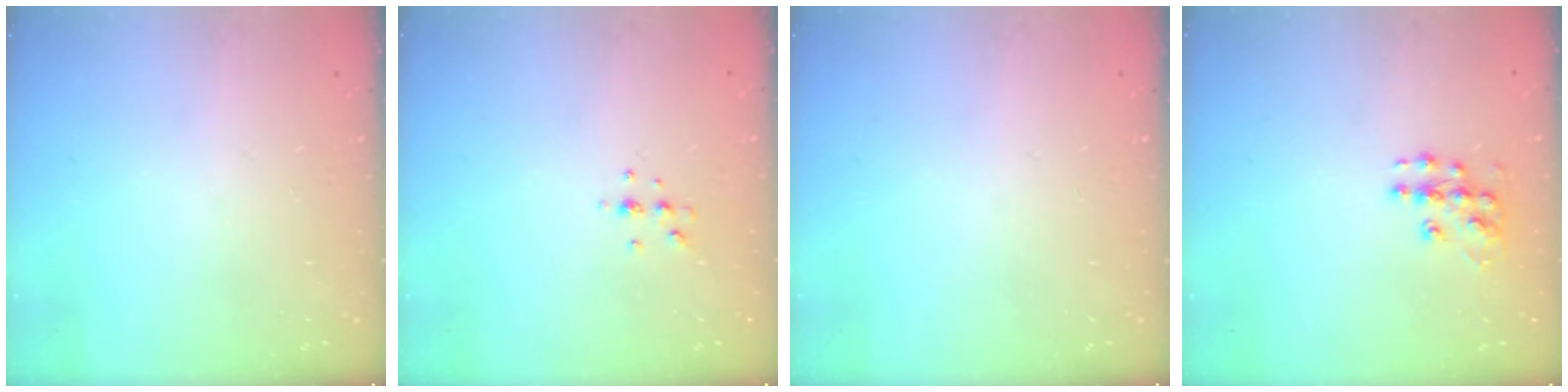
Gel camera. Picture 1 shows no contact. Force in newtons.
{"total": 3.8, "press": 3.8, "slide": 0.7}
{"total": 0.0}
{"total": 8.9, "press": 8.8, "slide": 0.6}